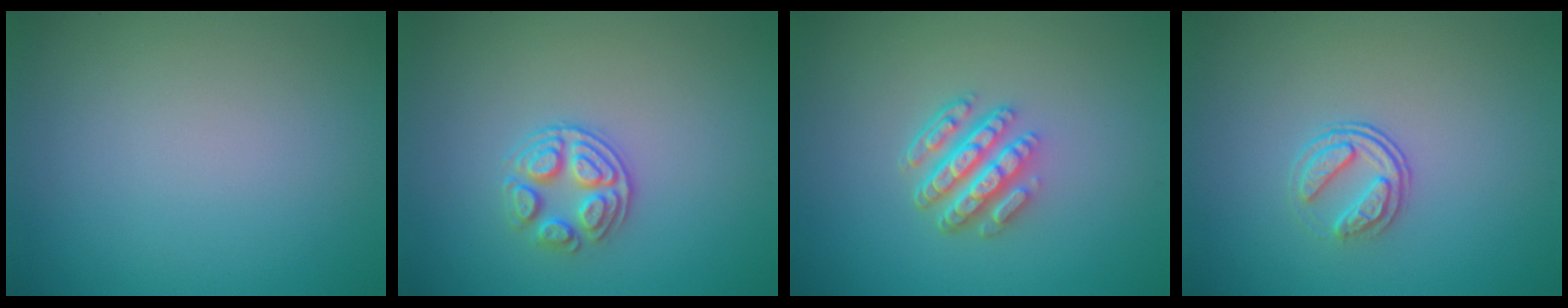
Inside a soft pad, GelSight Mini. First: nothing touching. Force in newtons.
{"total": 2.9, "press": 2.6, "slide": 1.3}
{"total": 4.8, "press": 3.6, "slide": 3.2}
{"total": 2.3, "press": 1.7, "slide": 1.6}